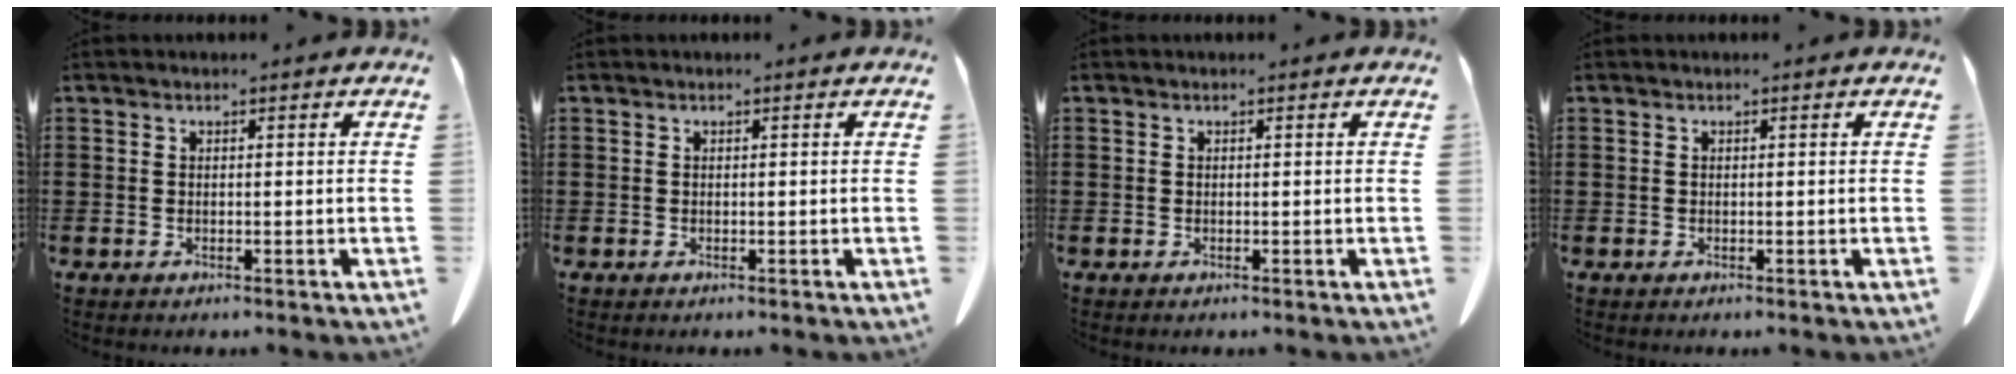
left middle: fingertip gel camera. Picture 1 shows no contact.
{"total": 0.0}
{"total": 0.0}
{"total": 0.0}